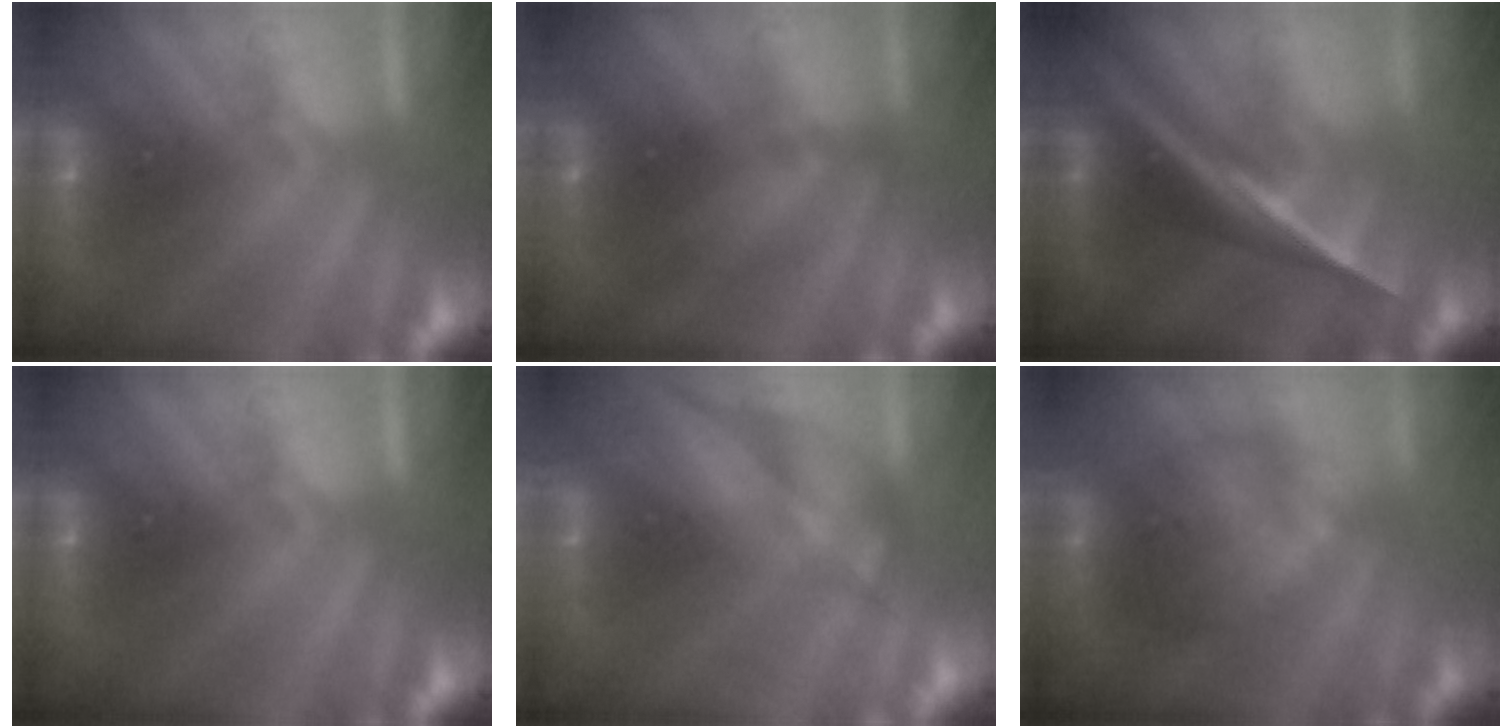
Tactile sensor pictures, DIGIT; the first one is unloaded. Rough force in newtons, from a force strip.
{"total": 2.4}
{"total": 2.5}
{"total": 0.0}
{"total": 3.8}
{"total": 7.3}